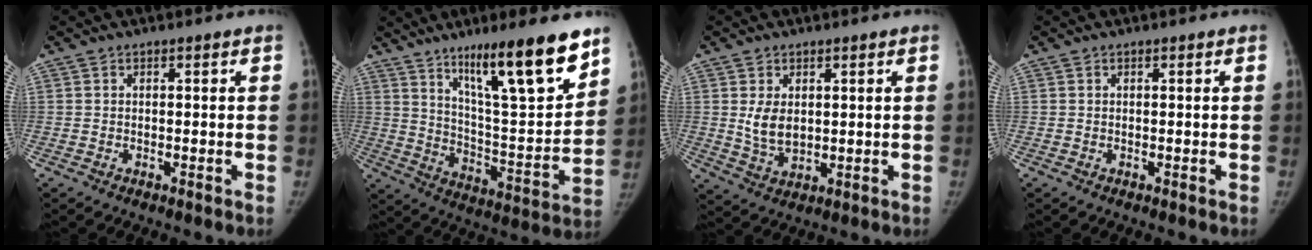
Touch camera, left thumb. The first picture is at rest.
{"total": 21.7, "force": [13.9, 3.9, 16.2], "torque": [-0.227, -0.075, 0.232]}
{"total": 5.8, "force": [1.3, 3.8, 4.1], "torque": [-0.061, -0.017, 0.036]}
{"total": 0.0}